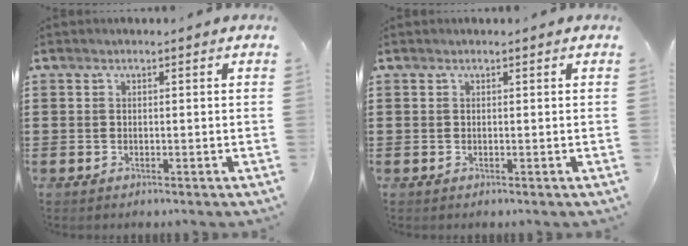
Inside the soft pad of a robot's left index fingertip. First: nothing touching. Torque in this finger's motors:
{"motor_torque": [0.11, 0.04, 0.00, 0.01]}